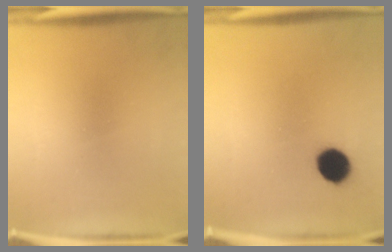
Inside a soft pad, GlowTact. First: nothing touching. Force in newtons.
{"total": 7.4}